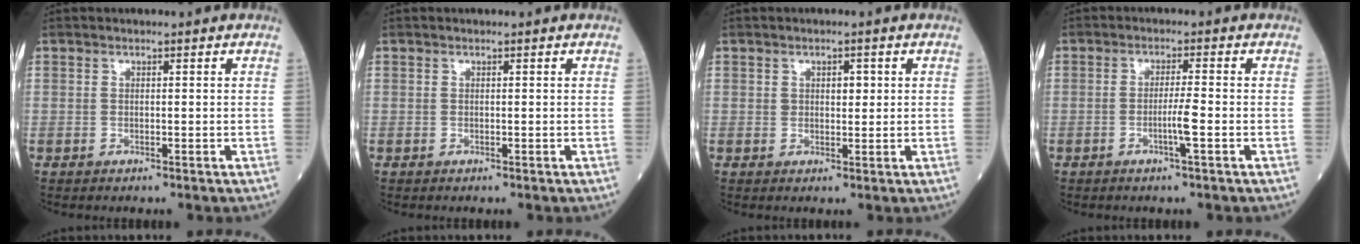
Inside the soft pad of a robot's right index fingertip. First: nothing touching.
{"total": 0.0}
{"total": 2.3, "force": [0.7, 1.3, 1.7], "torque": [-0.021, 0.002, 0.009]}
{"total": 3.4, "force": [-1.2, -0.4, 3.1], "torque": [-0.059, -0.003, -0.024]}